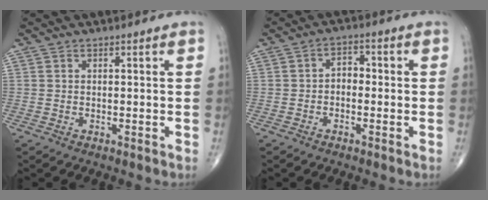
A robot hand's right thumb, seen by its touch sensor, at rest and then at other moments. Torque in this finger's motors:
{"motor_torque": [-0.15, 0.22, 0.20, 0.25, 0.05]}